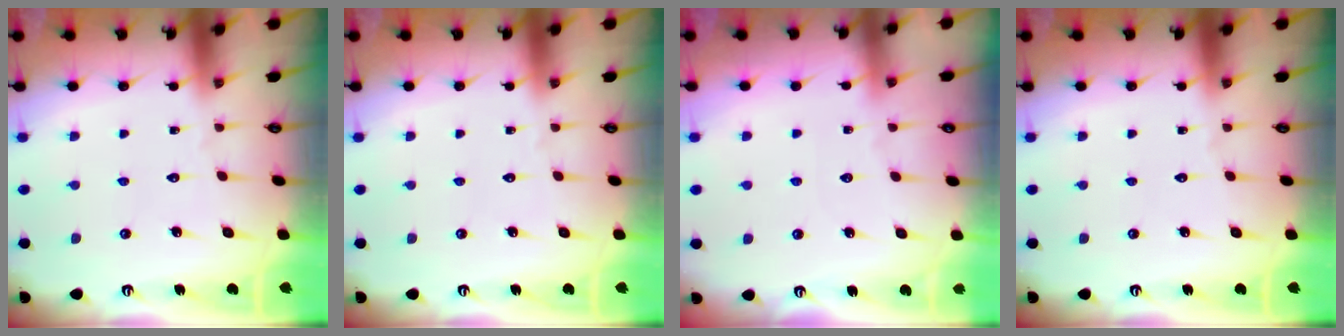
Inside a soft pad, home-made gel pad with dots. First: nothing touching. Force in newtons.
{"total": 0.0}
{"total": 2.4, "press": 2.4, "slide": 0.3}
{"total": 0.0}